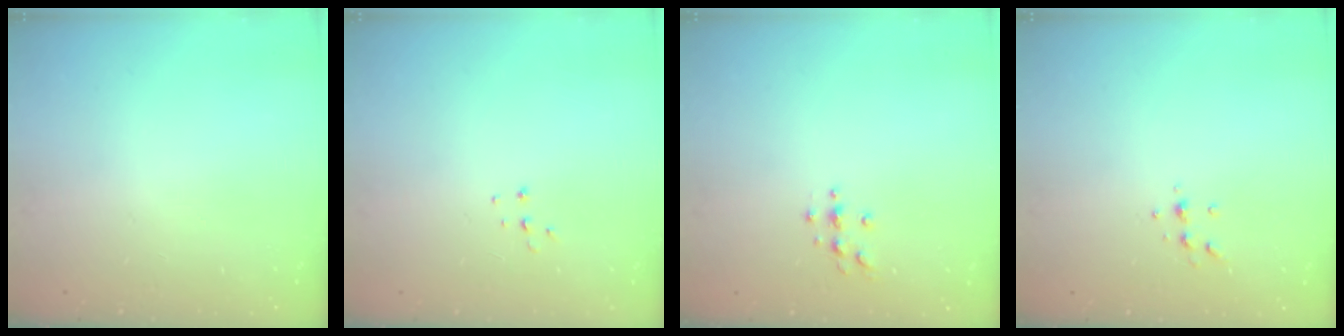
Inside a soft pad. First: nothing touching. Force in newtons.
{"total": 3.7, "press": 3.7, "slide": 0.3}
{"total": 3.3, "press": 3.3, "slide": 0.4}
{"total": 5.4, "press": 5.4, "slide": 0.7}